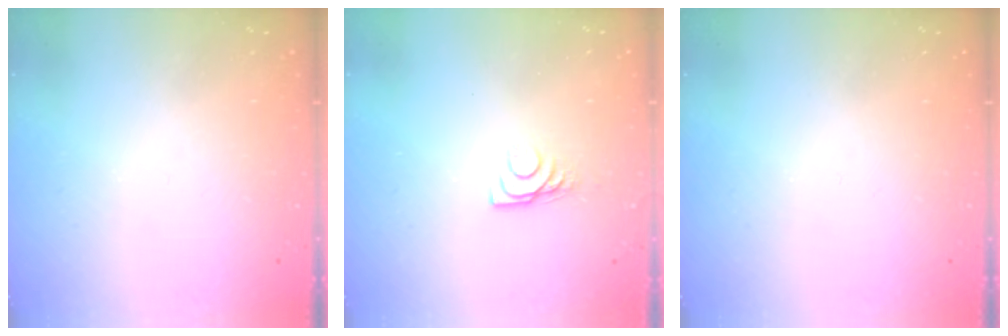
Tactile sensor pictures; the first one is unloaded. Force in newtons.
{"total": 6.8, "press": 6.8, "slide": 0.6}
{"total": 0.0}